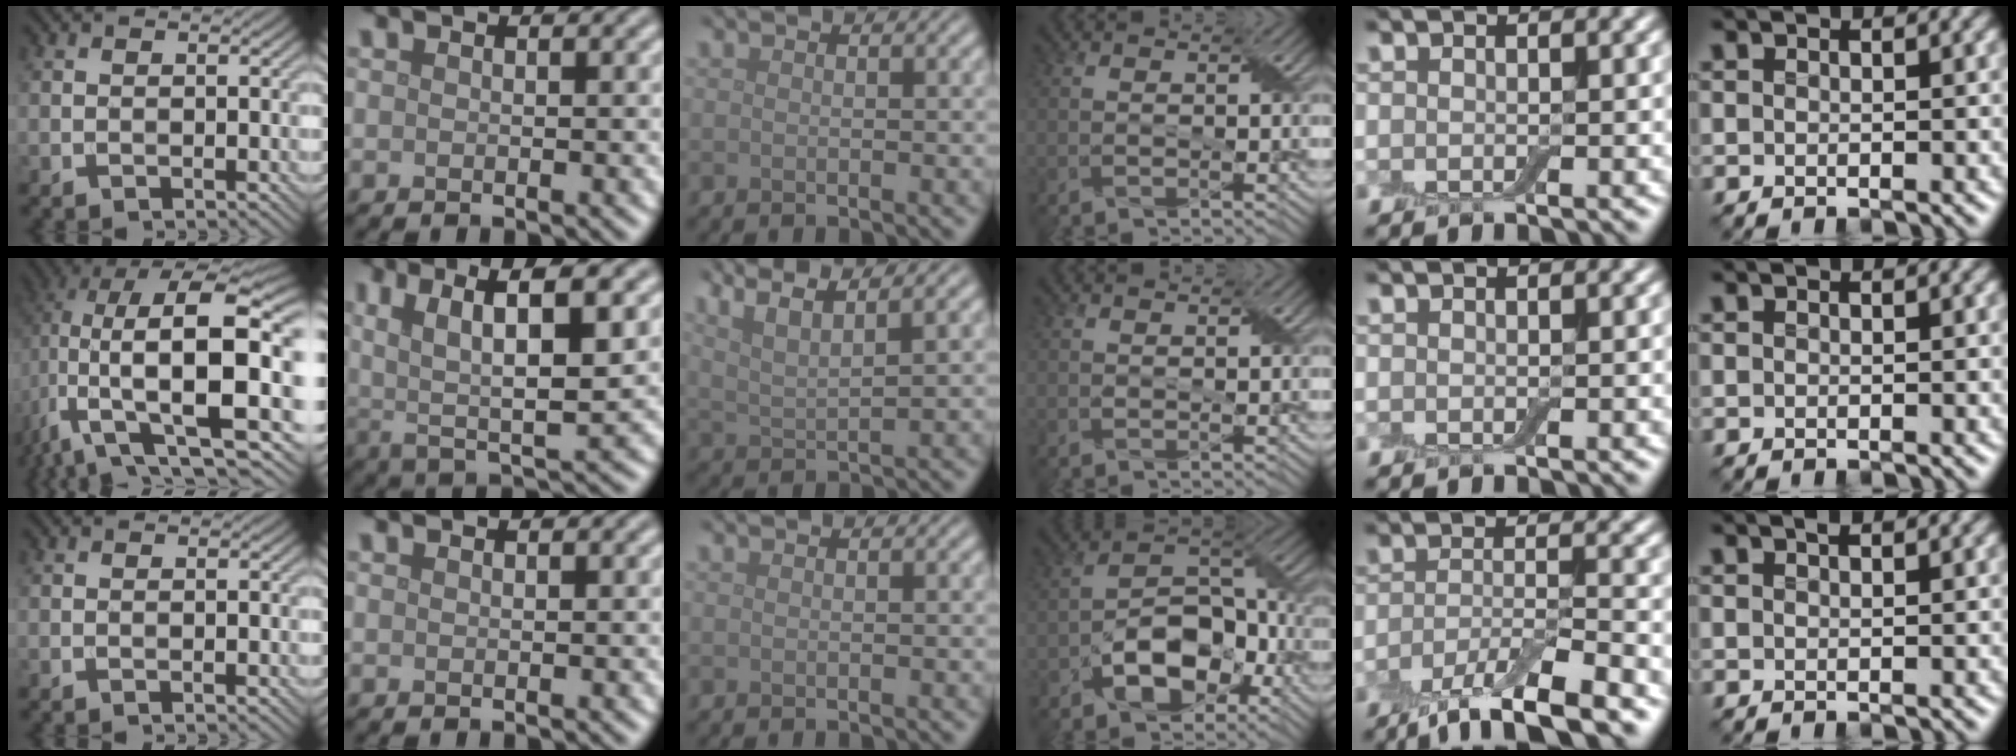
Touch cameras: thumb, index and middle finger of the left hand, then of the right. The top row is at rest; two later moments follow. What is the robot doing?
{"motion": "peel", "object": "bubble wrap"}